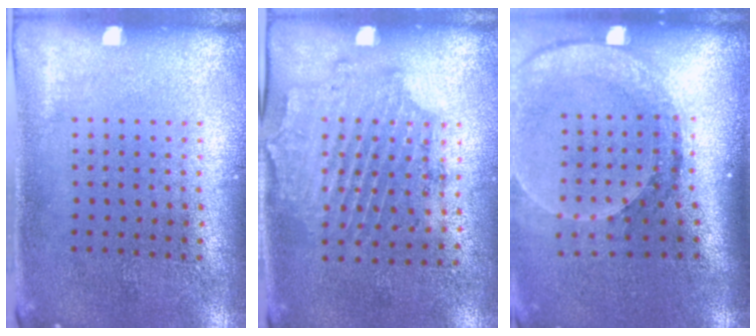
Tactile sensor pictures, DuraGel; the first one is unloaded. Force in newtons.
{"total": 1.7, "press": 1.3, "slide": 1.1}
{"total": 2.8, "press": 2.1, "slide": 1.8}